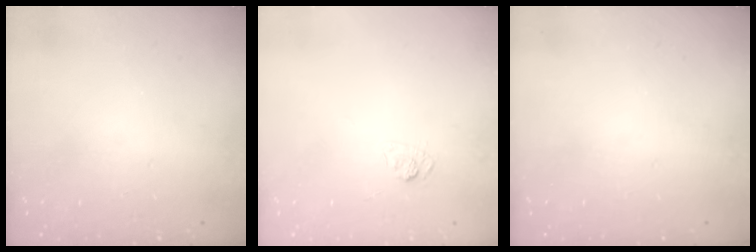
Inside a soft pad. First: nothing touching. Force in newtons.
{"total": 4.0, "press": 3.7, "slide": 1.5}
{"total": 0.0}